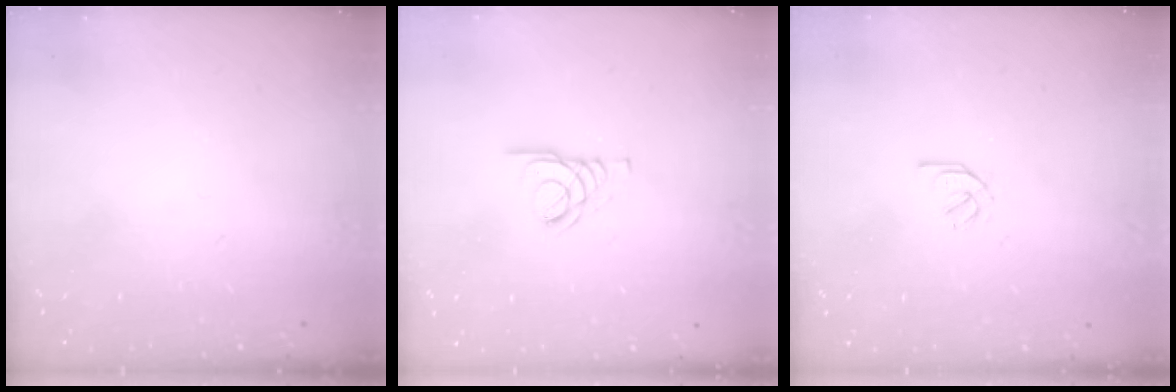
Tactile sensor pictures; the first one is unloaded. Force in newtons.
{"total": 2.8, "press": 2.8, "slide": 0.3}
{"total": 1.8, "press": 1.8, "slide": 0.4}